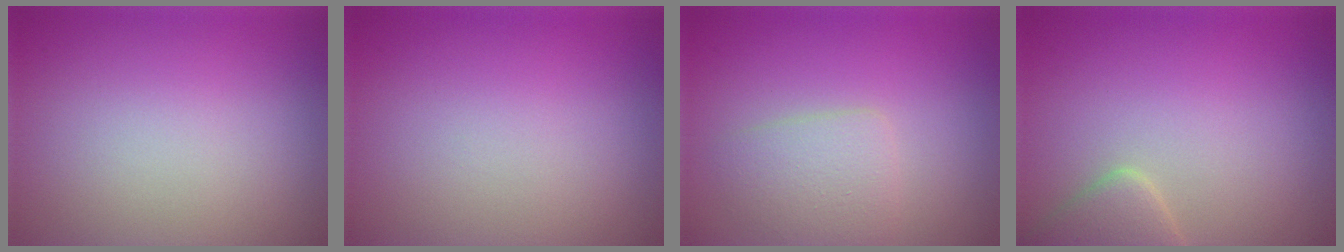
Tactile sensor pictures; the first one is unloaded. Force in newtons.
{"total": 0.0}
{"total": 2.5, "press": 2.5, "slide": 0.0}
{"total": 2.7, "press": 2.7, "slide": 0.2}